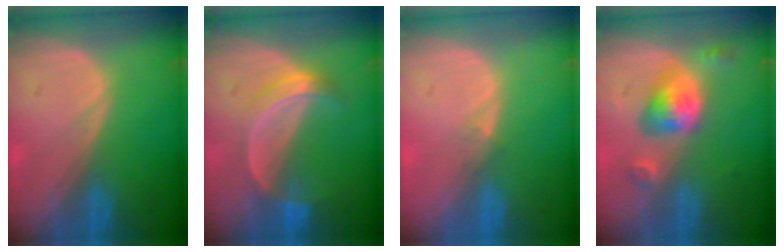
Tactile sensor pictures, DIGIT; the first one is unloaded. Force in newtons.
{"total": 5.2, "press": 4.9, "slide": 1.6}
{"total": 0.9, "press": 0.7, "slide": 0.6}
{"total": 5.8, "press": 5.3, "slide": 2.1}